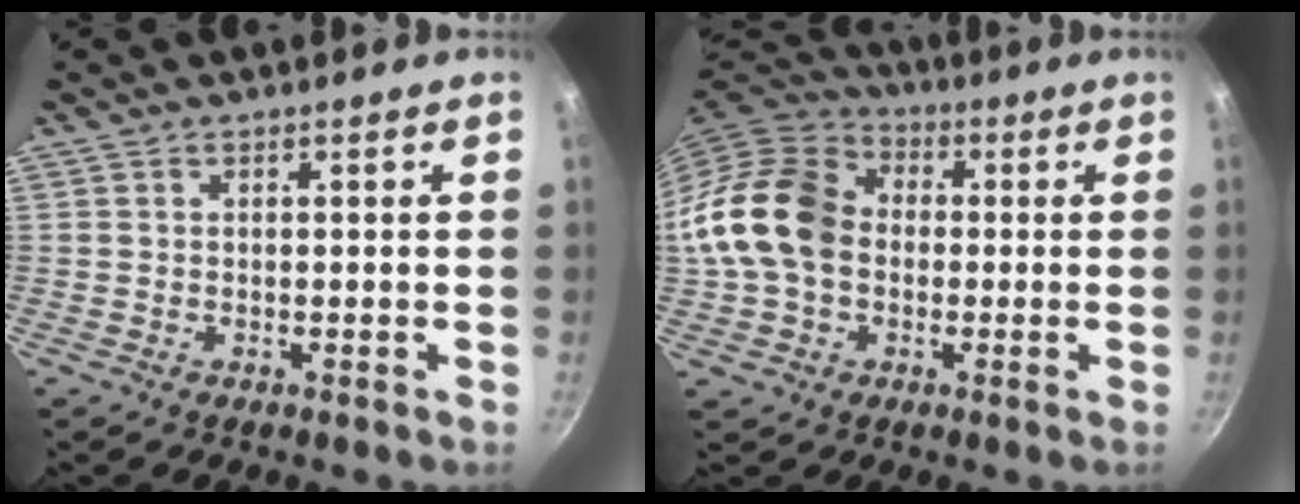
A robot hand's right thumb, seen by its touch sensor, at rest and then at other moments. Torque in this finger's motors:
{"motor_torque": [2.13, 2.23, 1.11, -1.20, 0.20]}